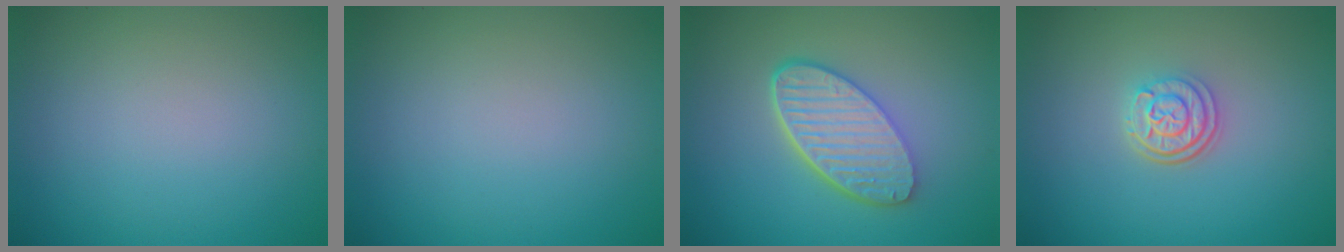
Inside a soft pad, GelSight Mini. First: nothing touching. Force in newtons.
{"total": 0.0}
{"total": 6.1, "press": 4.5, "slide": 4.1}
{"total": 3.0, "press": 2.4, "slide": 1.7}